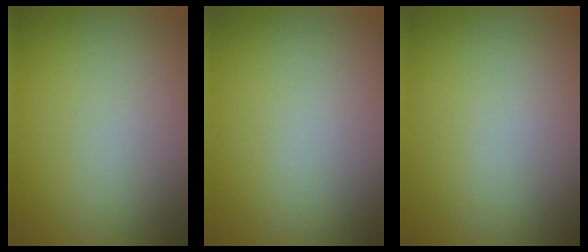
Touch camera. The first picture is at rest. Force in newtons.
{"total": 0.0}
{"total": 0.0}